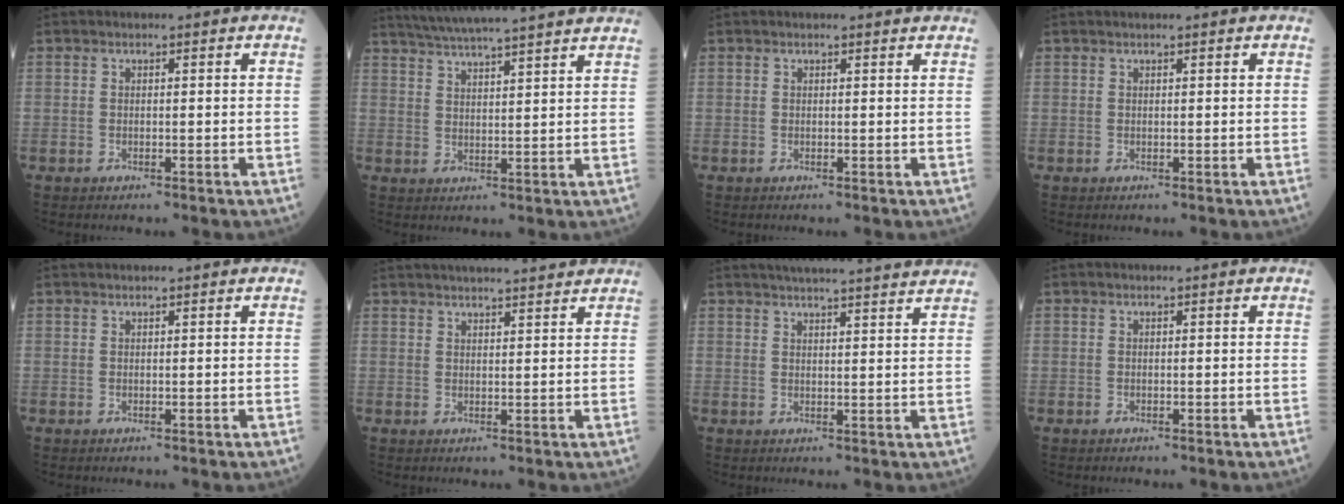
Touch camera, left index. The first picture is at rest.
{"total": 17.5, "force": [15.7, 0.3, 7.7], "torque": [-0.136, 0.017, 0.215]}
{"total": 1.6, "force": [1.5, 0.1, 0.2], "torque": [-0.010, 0.003, 0.011]}
{"total": 1.1, "force": [0.9, 0.1, 0.6], "torque": [-0.004, 0.015, 0.013]}
{"total": 0.9, "force": [0.9, -0.1, 0.3], "torque": [-0.004, 0.019, 0.020]}
{"total": 11.6, "force": [10.3, 0.8, 5.1], "torque": [-0.080, 0.032, 0.138]}
{"total": 15.3, "force": [14.1, 0.1, 6.0], "torque": [-0.089, 0.008, 0.174]}
{"total": 0.0}